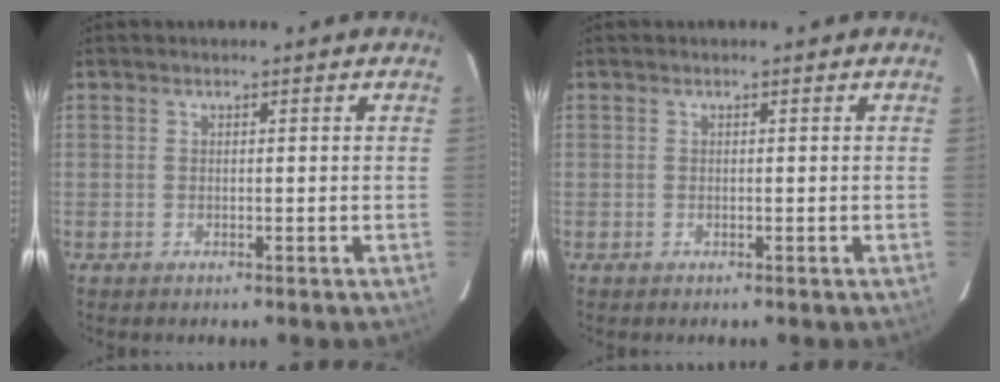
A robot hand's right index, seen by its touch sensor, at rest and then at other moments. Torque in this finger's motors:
{"motor_torque": [0.00, 0.00, 0.02, 0.00]}